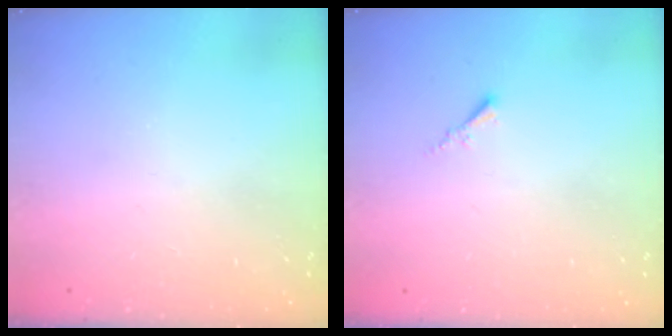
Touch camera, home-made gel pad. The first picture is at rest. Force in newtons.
{"total": 0.0}